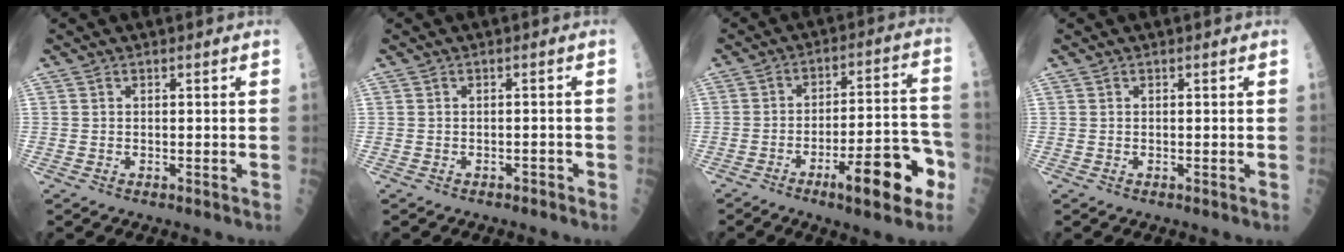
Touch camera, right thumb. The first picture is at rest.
{"total": 1.6, "force": [-1.3, 0.7, 0.6], "torque": [-0.009, 0.008, -0.015]}
{"total": 15.5, "force": [-6.7, 3.9, 13.4], "torque": [-0.182, 0.039, -0.095]}
{"total": 0.0}